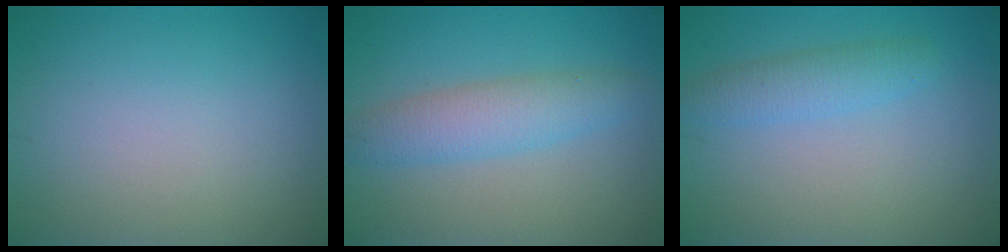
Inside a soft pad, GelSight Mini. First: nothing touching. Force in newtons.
{"total": 3.9, "press": 3.9, "slide": 0.0}
{"total": 2.4, "press": 2.4, "slide": 0.1}